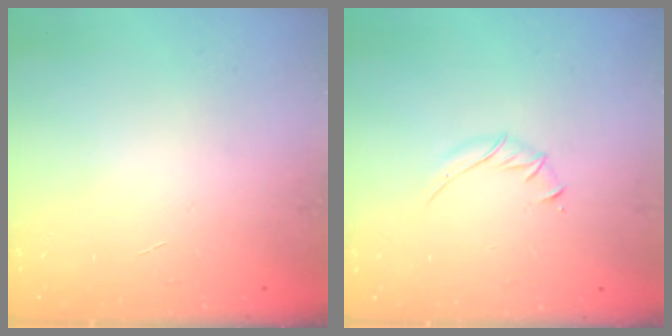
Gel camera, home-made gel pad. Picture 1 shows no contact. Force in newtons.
{"total": 3.2, "press": 3.1, "slide": 0.7}